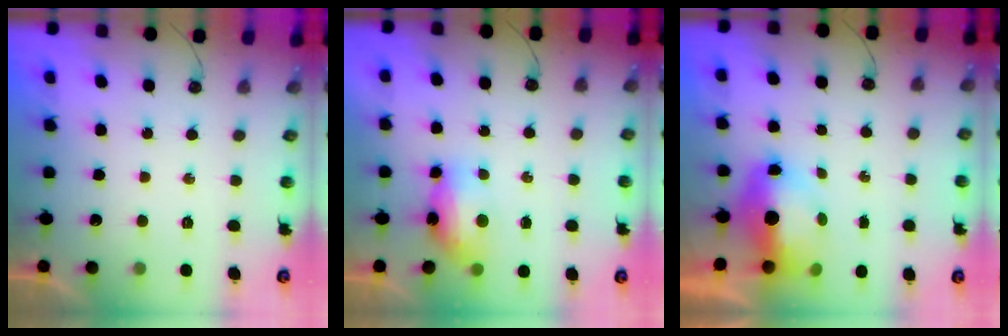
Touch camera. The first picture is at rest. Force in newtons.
{"total": 12.4, "press": 9.1, "slide": 8.5}
{"total": 8.4, "press": 8.3, "slide": 1.6}